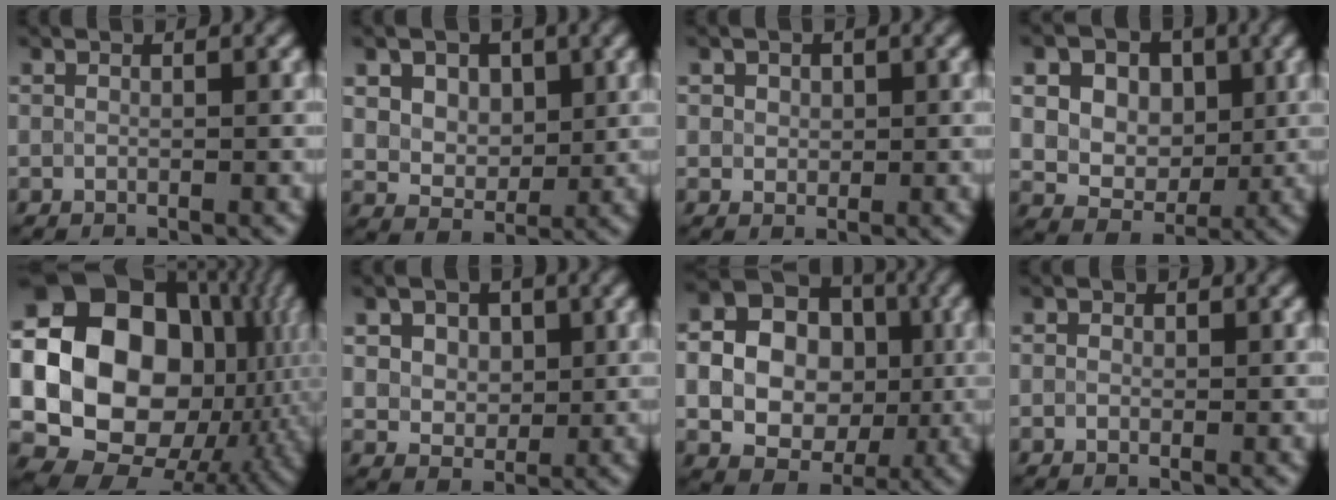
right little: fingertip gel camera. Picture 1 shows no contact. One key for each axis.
{"total": 6.6, "fx": 3.0, "fy": 4.6, "fz": 3.6, "tx": -0.066, "ty": 0.016, "tz": 0.048}
{"total": 1.4, "fx": 0.5, "fy": 1.2, "fz": 0.5, "tx": 0.005, "ty": 0.002, "tz": 0.004}
{"total": 11.2, "fx": 4.1, "fy": 8.8, "fz": 5.7, "tx": -0.103, "ty": 0.032, "tz": 0.064}
{"total": 20.0, "fx": 1.2, "fy": 15.7, "fz": 12.3, "tx": -0.230, "ty": -0.009, "tz": 0.032}
{"total": 5.6, "fx": 2.2, "fy": 4.1, "fz": 3.0, "tx": -0.058, "ty": 0.020, "tz": 0.029}
{"total": 12.5, "fx": 0.3, "fy": 10.8, "fz": 6.4, "tx": -0.117, "ty": 0.009, "tz": 0.002}
{"total": 0.5, "fx": 0.0, "fy": 0.4, "fz": 0.2, "tx": -0.002, "ty": -0.001, "tz": -0.003}